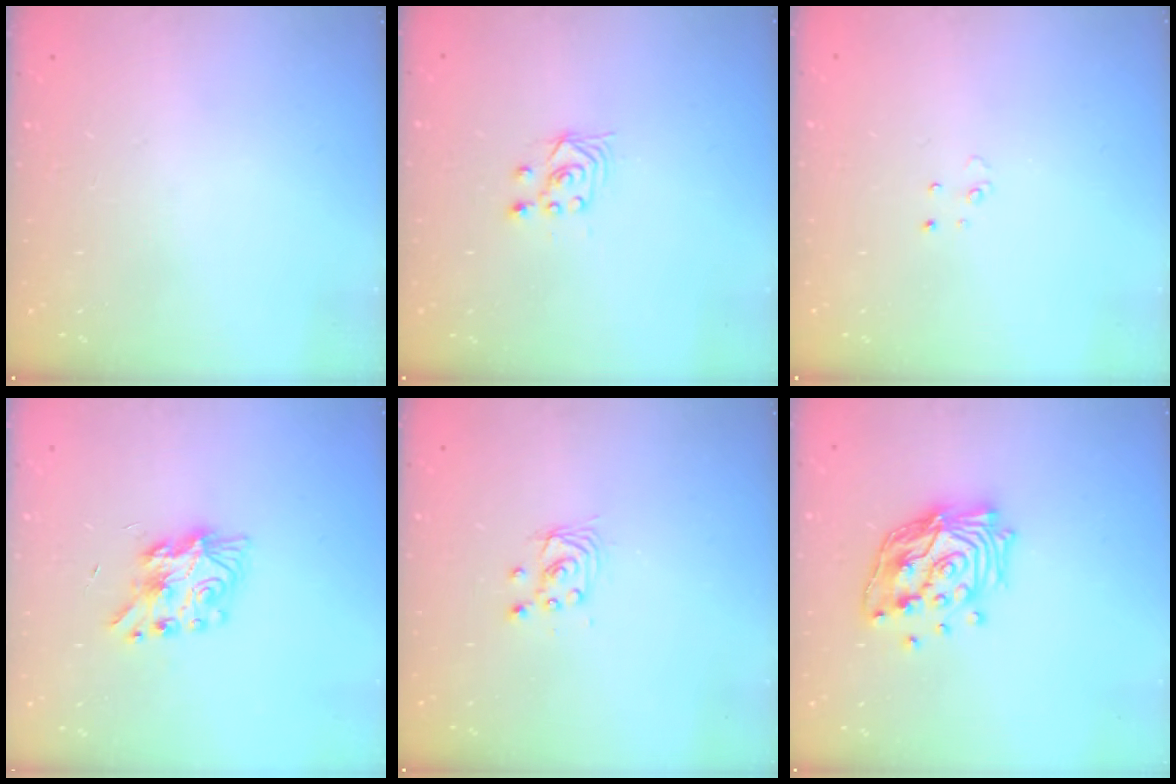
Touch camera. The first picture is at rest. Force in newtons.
{"total": 3.5, "press": 3.0, "slide": 1.7}
{"total": 2.5, "press": 2.5, "slide": 0.2}
{"total": 8.2, "press": 8.1, "slide": 0.3}
{"total": 2.9, "press": 2.9, "slide": 0.2}
{"total": 18.0, "press": 17.9, "slide": 2.4}